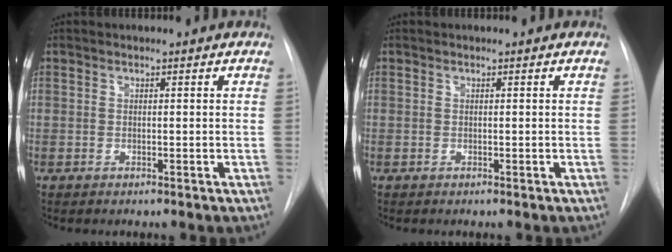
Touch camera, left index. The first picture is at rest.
{"total": 0.0}